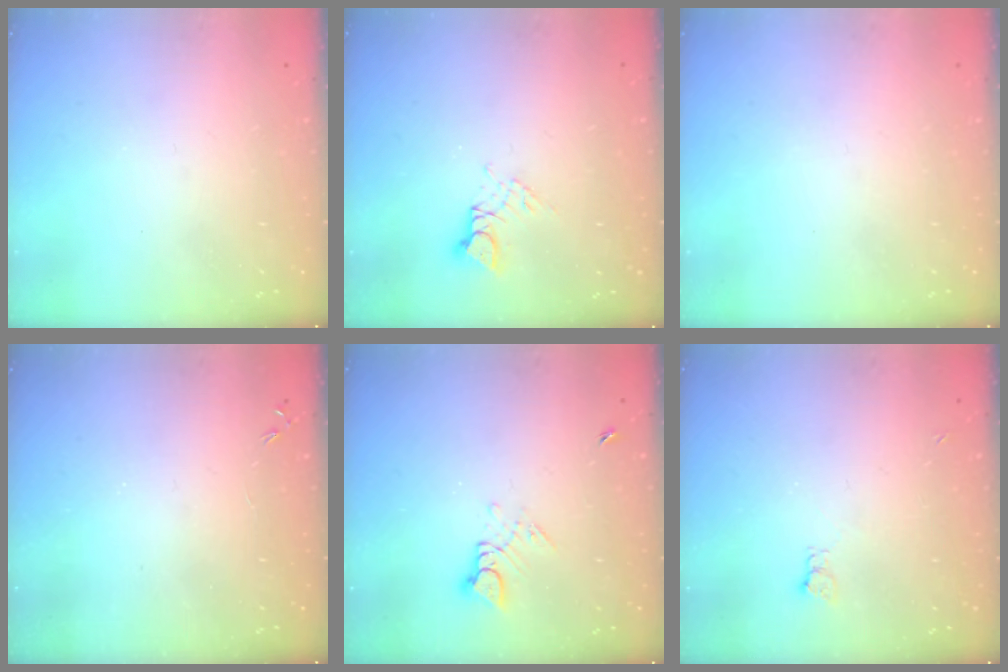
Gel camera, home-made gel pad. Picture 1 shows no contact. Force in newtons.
{"total": 3.8, "press": 3.7, "slide": 0.6}
{"total": 0.0}
{"total": 0.0}
{"total": 3.5, "press": 3.5, "slide": 0.4}
{"total": 3.6, "press": 3.6, "slide": 0.5}